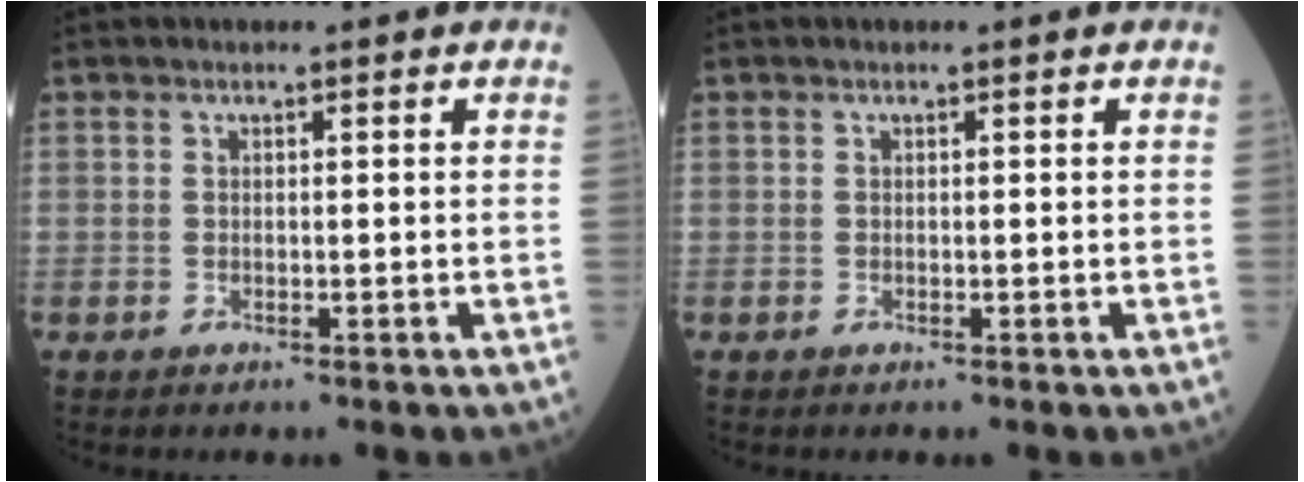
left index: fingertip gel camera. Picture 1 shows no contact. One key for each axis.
{"total": 0.0}